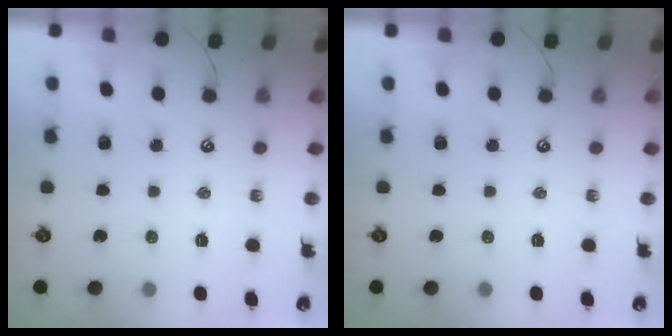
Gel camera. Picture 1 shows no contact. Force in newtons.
{"total": 0.0}